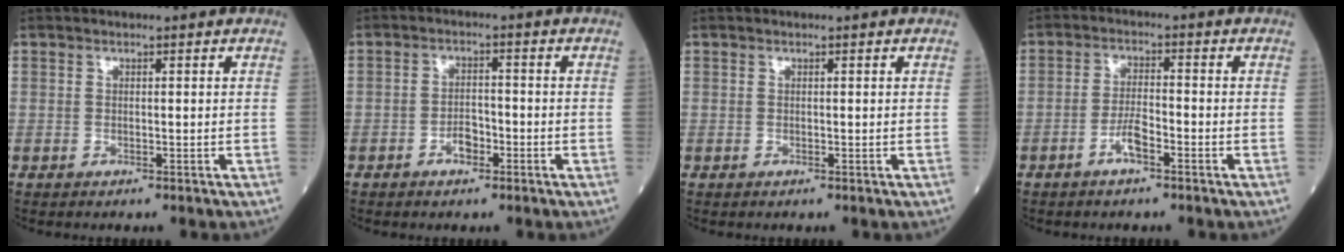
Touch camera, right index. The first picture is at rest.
{"total": 2.5, "force": [-1.3, 1.5, 1.5], "torque": [-0.019, 0.007, -0.024]}
{"total": 0.0}
{"total": 3.6, "force": [-2.1, 0.7, 2.9], "torque": [-0.054, 0.004, -0.041]}